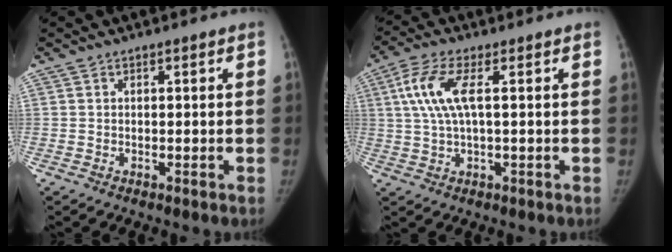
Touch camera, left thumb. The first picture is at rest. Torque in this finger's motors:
{"motor_torque": [0.16, 0.45, 0.87, -0.29, 0.33]}